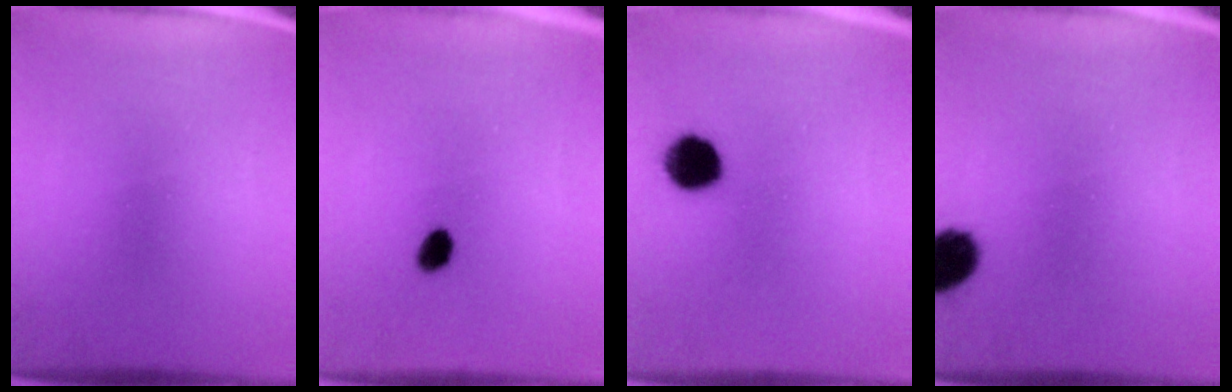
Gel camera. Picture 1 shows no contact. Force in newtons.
{"total": 2.7}
{"total": 8.0}
{"total": 8.2}